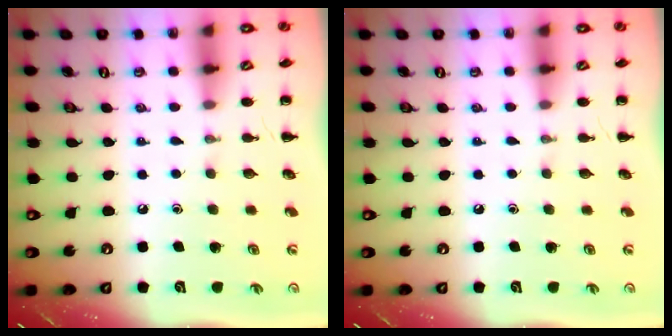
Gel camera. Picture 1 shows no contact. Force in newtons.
{"total": 0.0}